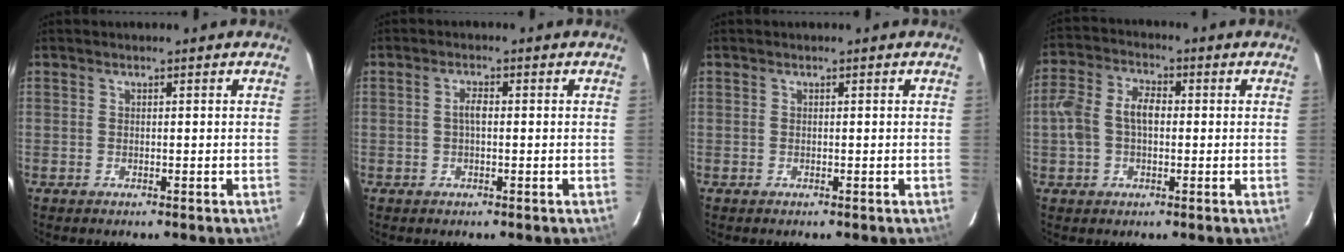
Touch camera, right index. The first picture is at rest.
{"total": 1.9, "force": [0.0, 0.7, 1.8], "torque": [-0.035, 0.007, -0.002]}
{"total": 0.0}
{"total": 7.8, "force": [-0.2, 5.1, 5.9], "torque": [-0.127, 0.021, -0.004]}